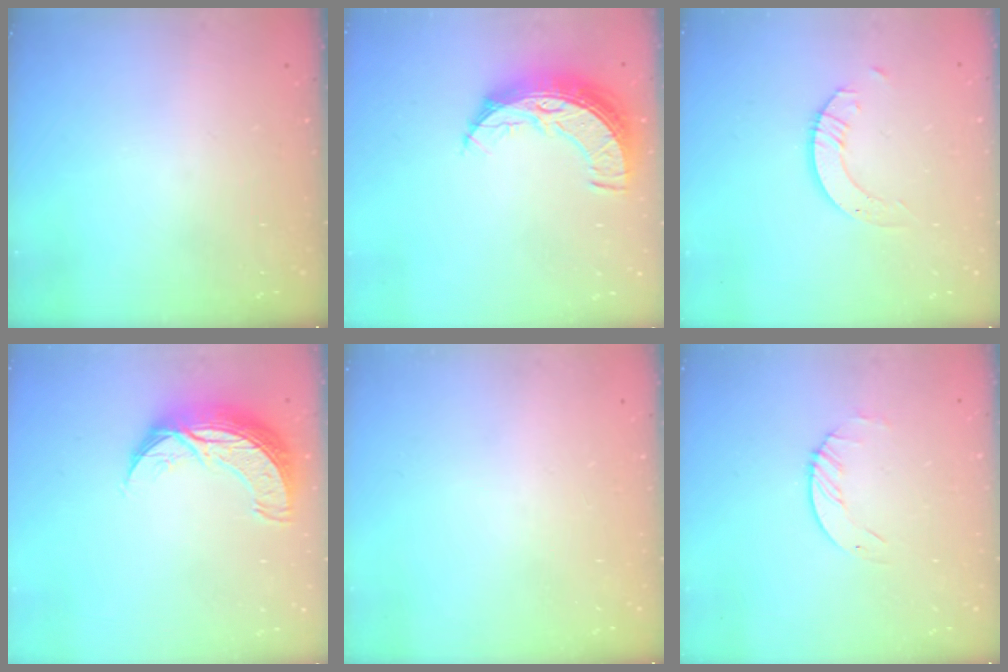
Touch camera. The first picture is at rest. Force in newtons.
{"total": 9.9, "press": 9.9, "slide": 0.7}
{"total": 3.5, "press": 3.5, "slide": 0.1}
{"total": 10.6, "press": 10.6, "slide": 0.8}
{"total": 0.0}
{"total": 1.7, "press": 1.7, "slide": 0.2}